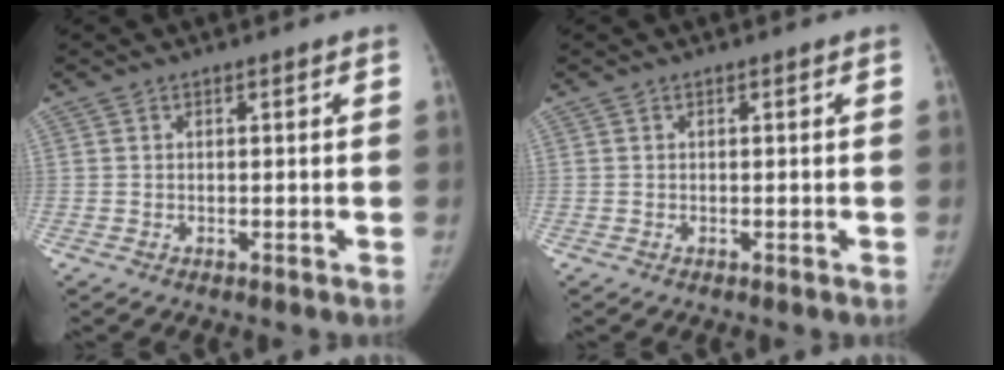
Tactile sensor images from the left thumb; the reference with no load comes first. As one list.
[{"total": 0.0}]